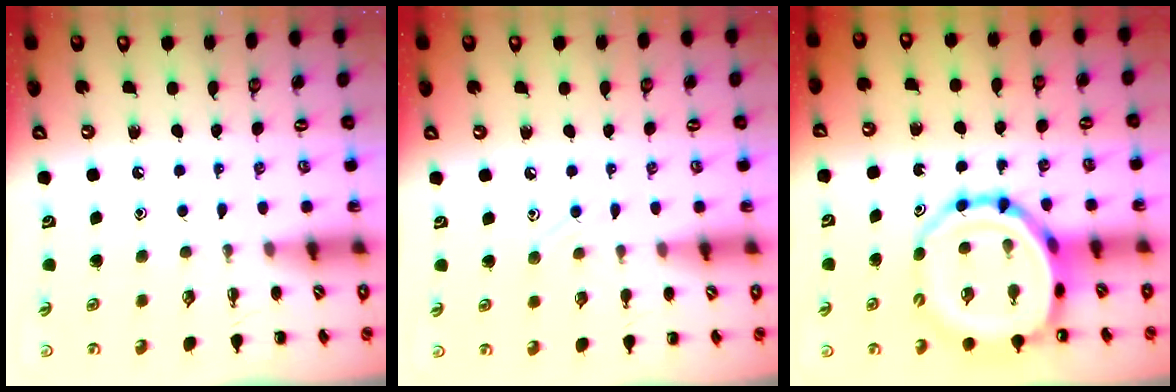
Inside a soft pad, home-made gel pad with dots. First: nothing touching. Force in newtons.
{"total": 4.6, "press": 4.3, "slide": 1.5}
{"total": 14.1, "press": 13.5, "slide": 4.1}